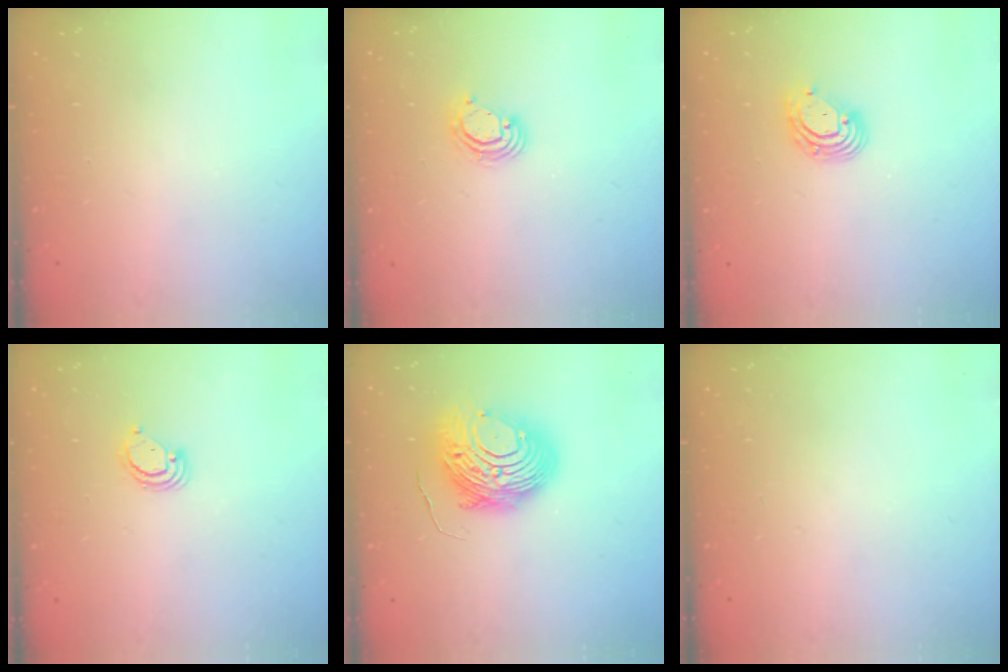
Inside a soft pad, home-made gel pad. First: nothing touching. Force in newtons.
{"total": 4.8, "press": 4.8, "slide": 0.3}
{"total": 7.5, "press": 7.3, "slide": 1.3}
{"total": 4.0, "press": 4.0, "slide": 0.2}
{"total": 11.6, "press": 11.6, "slide": 0.9}
{"total": 0.0}